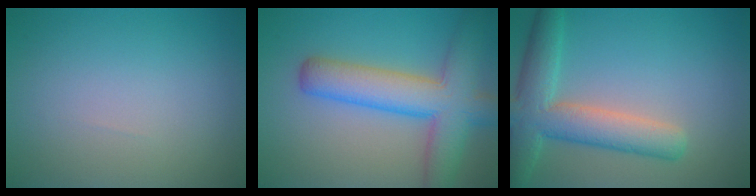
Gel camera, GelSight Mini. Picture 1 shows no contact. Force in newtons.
{"total": 7.9, "press": 7.9, "slide": 0.3}
{"total": 6.5, "press": 6.5, "slide": 0.3}